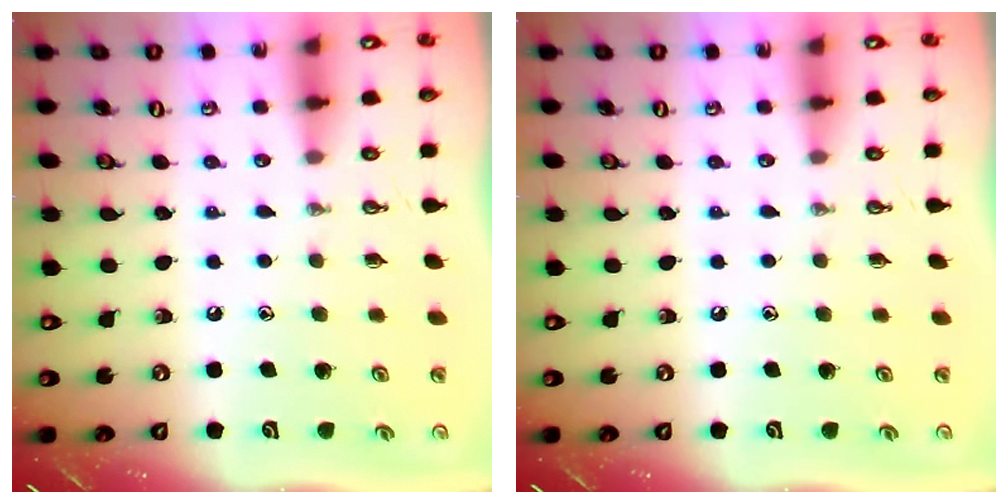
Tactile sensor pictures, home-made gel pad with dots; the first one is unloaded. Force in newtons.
{"total": 0.0}